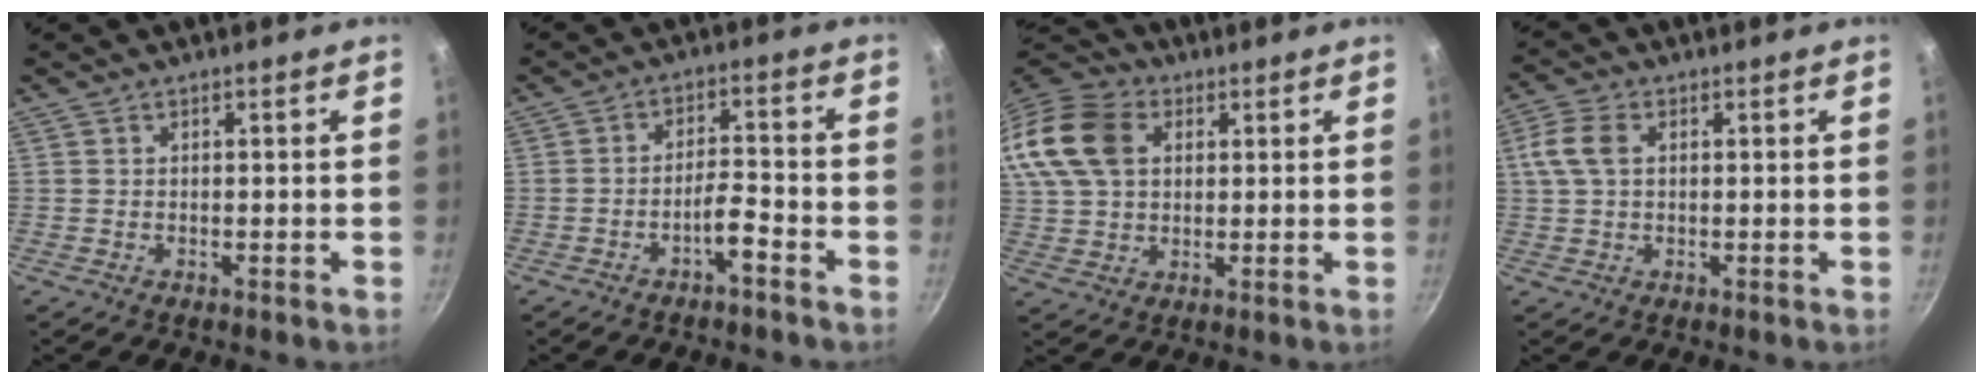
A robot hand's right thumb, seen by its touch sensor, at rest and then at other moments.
{"total": 4.7, "force": [-3.0, 1.0, 3.4], "torque": [-0.060, 0.033, -0.050]}
{"total": 20.1, "force": [6.0, 14.7, 12.4], "torque": [-0.278, 0.028, 0.102]}
{"total": 6.1, "force": [1.2, 3.9, 4.5], "torque": [-0.095, 0.011, 0.018]}